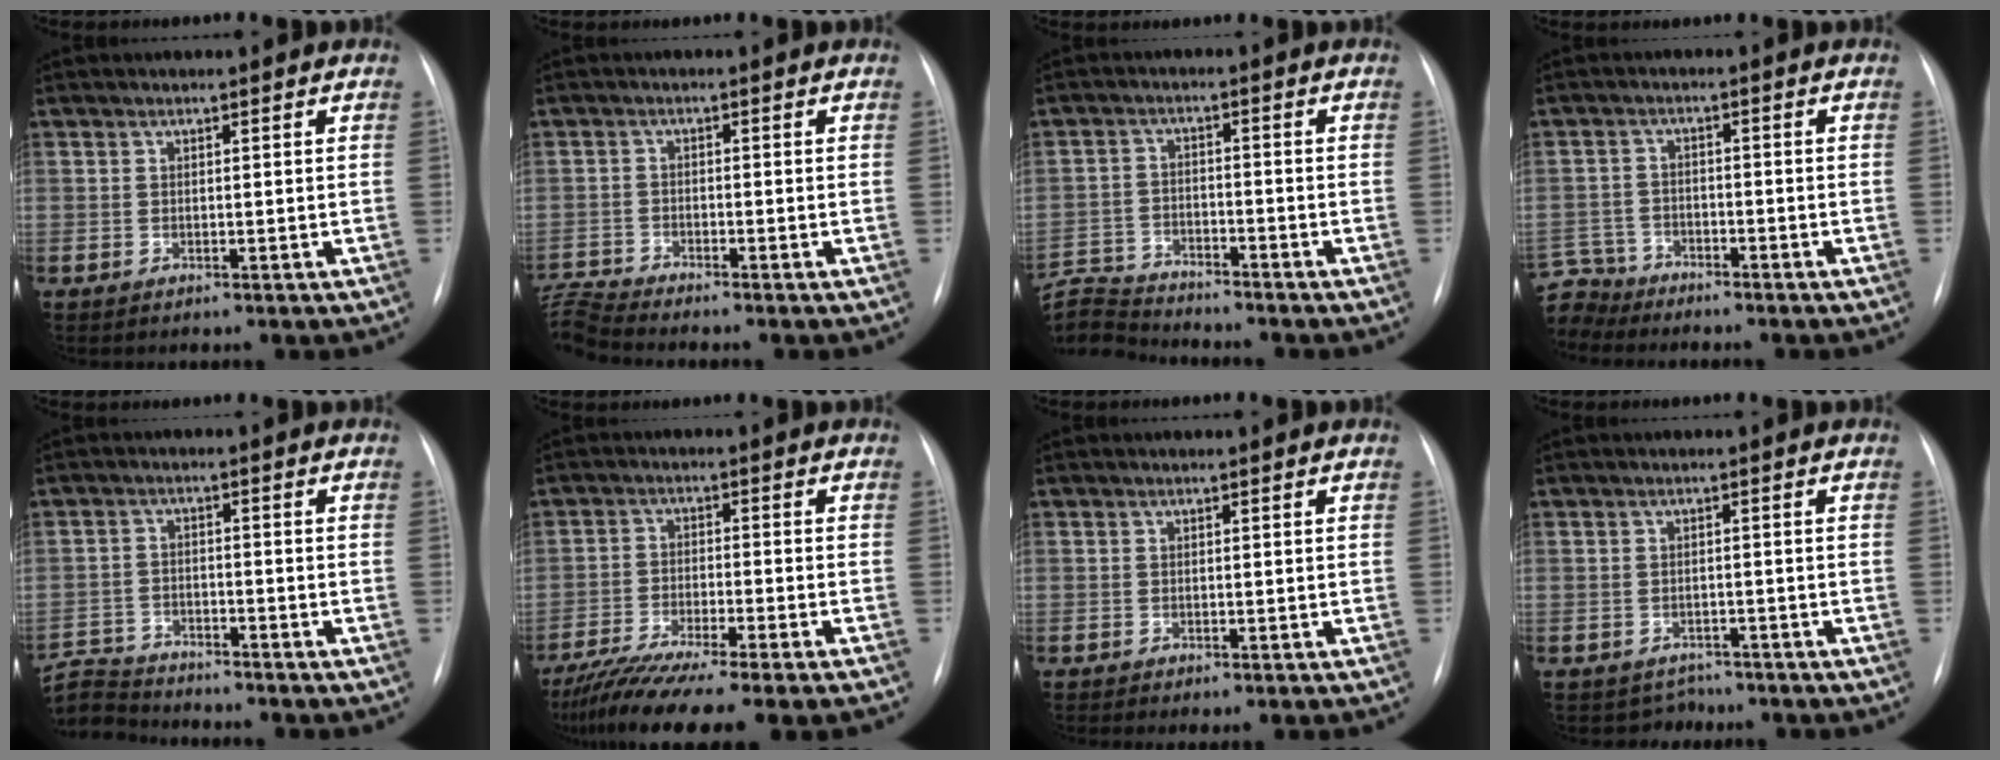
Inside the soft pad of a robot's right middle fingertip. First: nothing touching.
{"total": 4.9, "force": [-4.6, -1.7, 0.2], "torque": [-0.017, -0.009, -0.090]}
{"total": 9.4, "force": [-9.4, 0.6, 0.3], "torque": [-0.019, 0.011, -0.178]}
{"total": 7.2, "force": [-6.7, 2.8, -0.1], "torque": [-0.007, 0.003, -0.128]}
{"total": 8.8, "force": [-8.7, 1.3, 0.4], "torque": [-0.021, 0.007, -0.160]}
{"total": 12.9, "force": [-10.5, -0.2, 7.5], "torque": [-0.122, -0.037, -0.169]}
{"total": 1.1, "force": [-0.7, 0.0, 0.8], "torque": [-0.009, -0.004, -0.008]}
{"total": 2.5, "force": [-2.1, 1.2, -0.7], "torque": [0.006, 0.007, -0.030]}